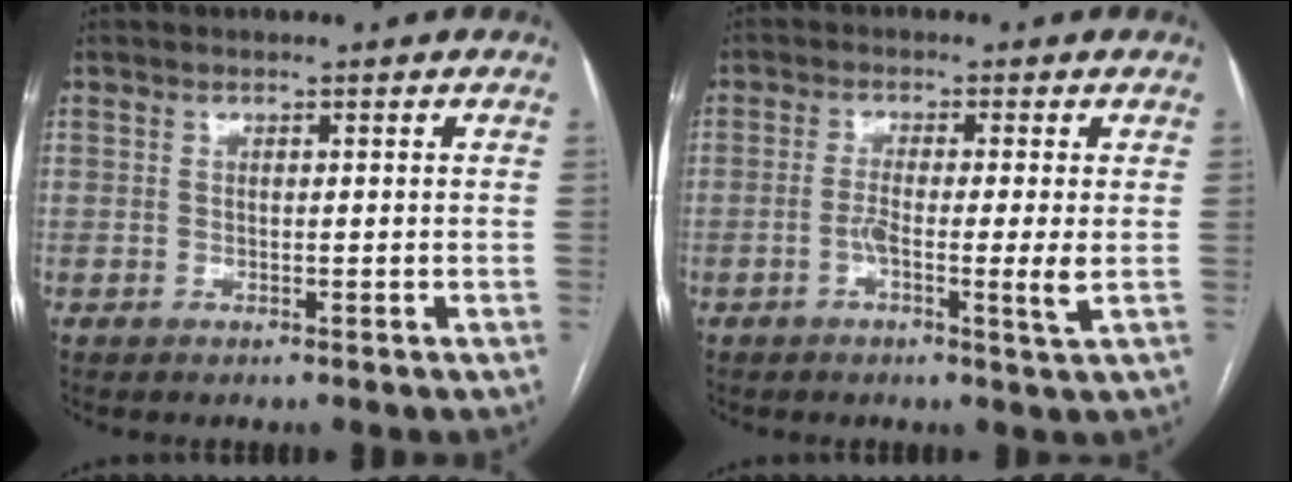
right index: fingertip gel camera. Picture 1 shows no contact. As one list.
[{"total": 4.8, "force": [-0.9, -0.2, 4.8], "torque": [-0.088, -0.007, -0.019]}]